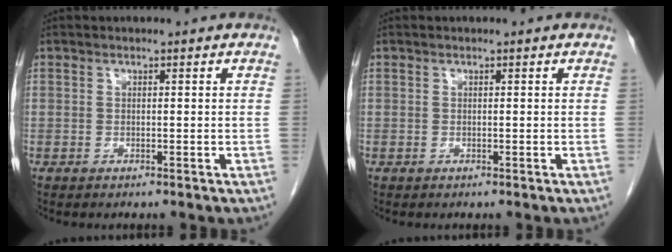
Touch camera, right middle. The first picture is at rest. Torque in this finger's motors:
{"motor_torque": [0.00, 0.00, 0.00, 0.00]}